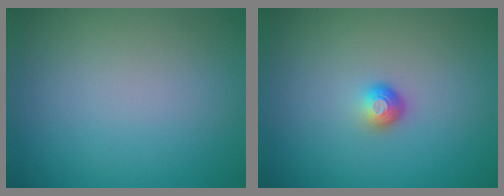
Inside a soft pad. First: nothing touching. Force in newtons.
{"total": 1.7, "press": 1.2, "slide": 1.2}